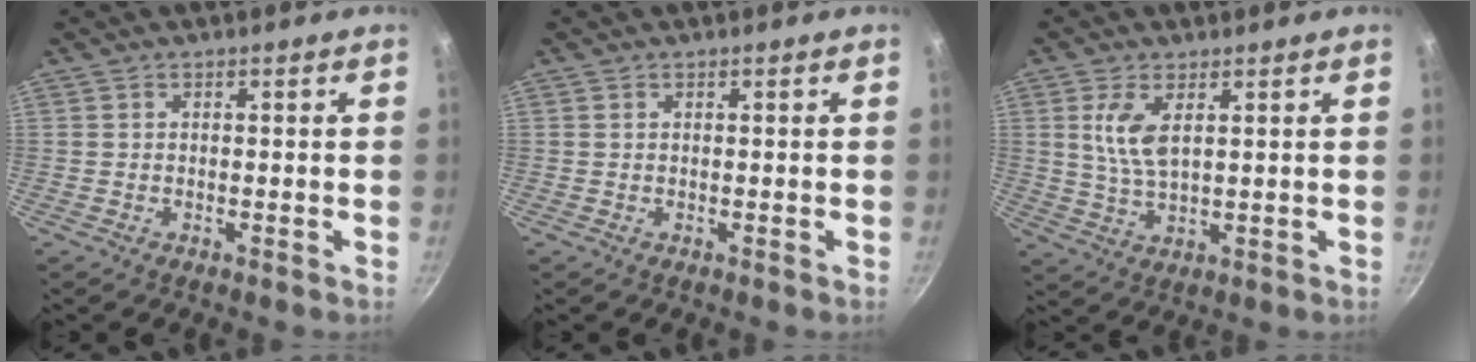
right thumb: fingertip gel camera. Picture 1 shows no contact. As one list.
[{"total": 0.0}, {"total": 6.6, "force": [2.2, 2.9, 5.5], "torque": [-0.106, -0.014, 0.048]}]